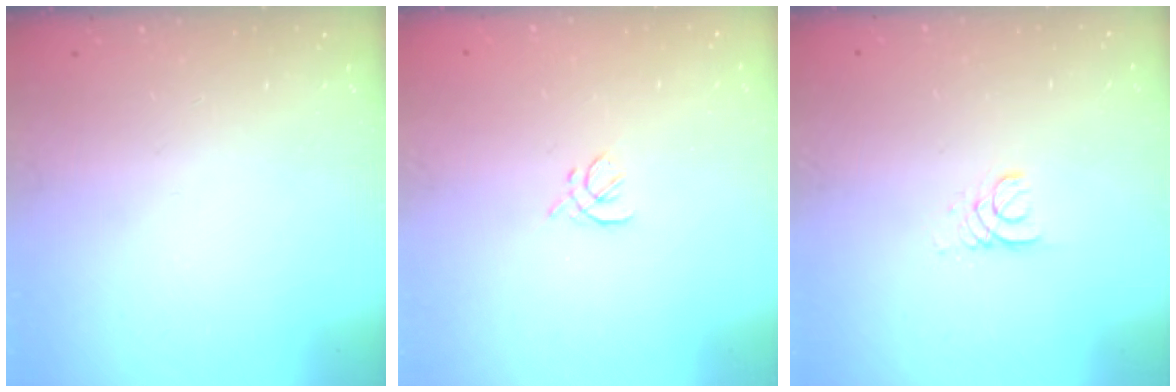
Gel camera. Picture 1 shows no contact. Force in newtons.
{"total": 2.0, "press": 1.9, "slide": 0.7}
{"total": 2.6, "press": 2.6, "slide": 0.2}